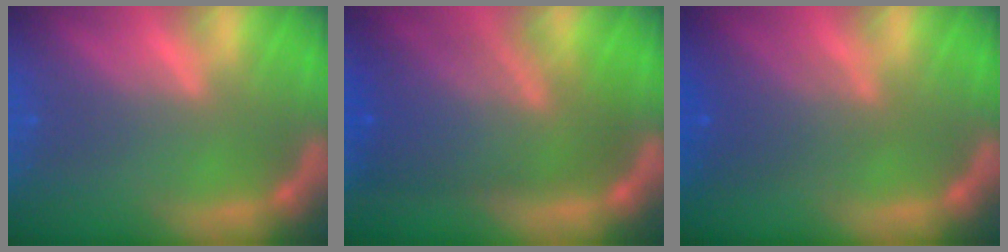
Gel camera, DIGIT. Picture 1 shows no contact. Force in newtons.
{"total": 9.5}
{"total": 4.1}